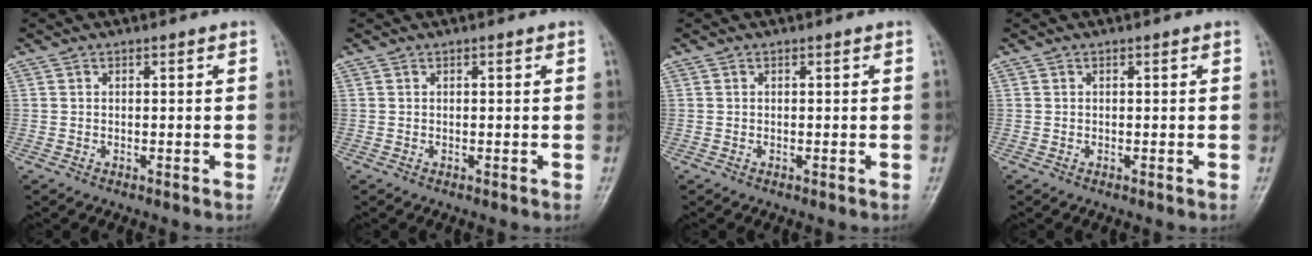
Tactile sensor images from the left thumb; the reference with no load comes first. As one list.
[{"total": 0.0}, {"total": 0.0}, {"total": 0.0}]